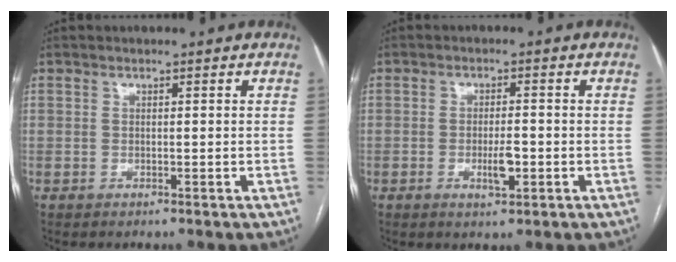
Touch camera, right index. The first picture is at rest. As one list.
[{"total": 3.5, "force": [-1.1, 0.9, 3.2], "torque": [-0.058, -0.001, -0.016]}]